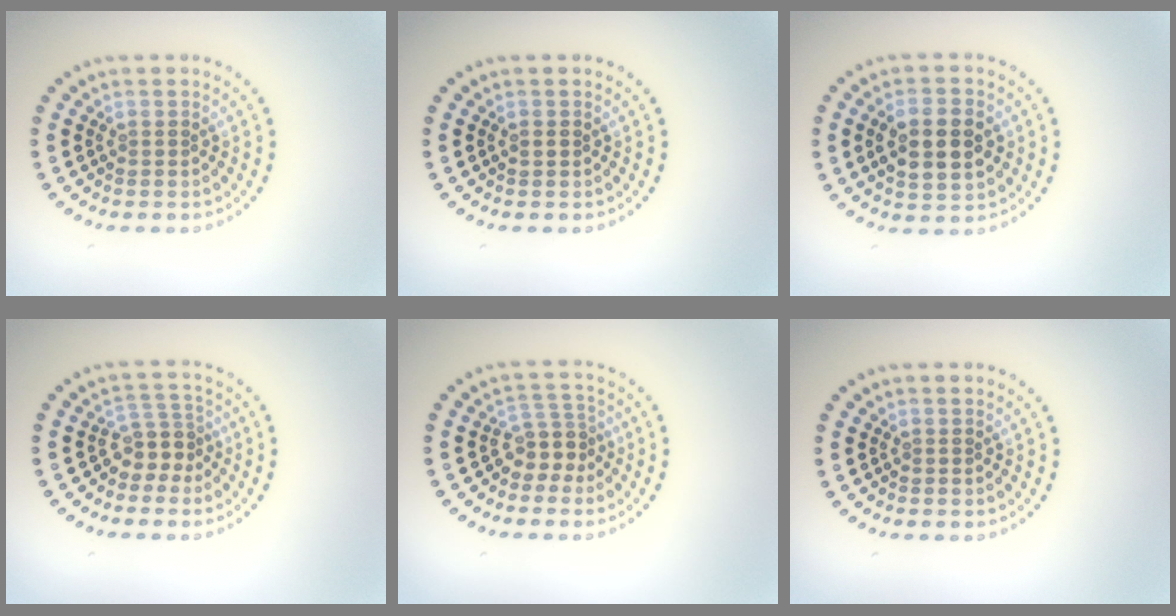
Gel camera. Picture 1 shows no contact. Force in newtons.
{"total": 0.7, "press": 0.7, "slide": 0.1}
{"total": 5.1, "press": 5.1, "slide": 0.4}
{"total": 2.7, "press": 2.0, "slide": 1.8}
{"total": 2.7, "press": 2.0, "slide": 1.8}
{"total": 0.0}